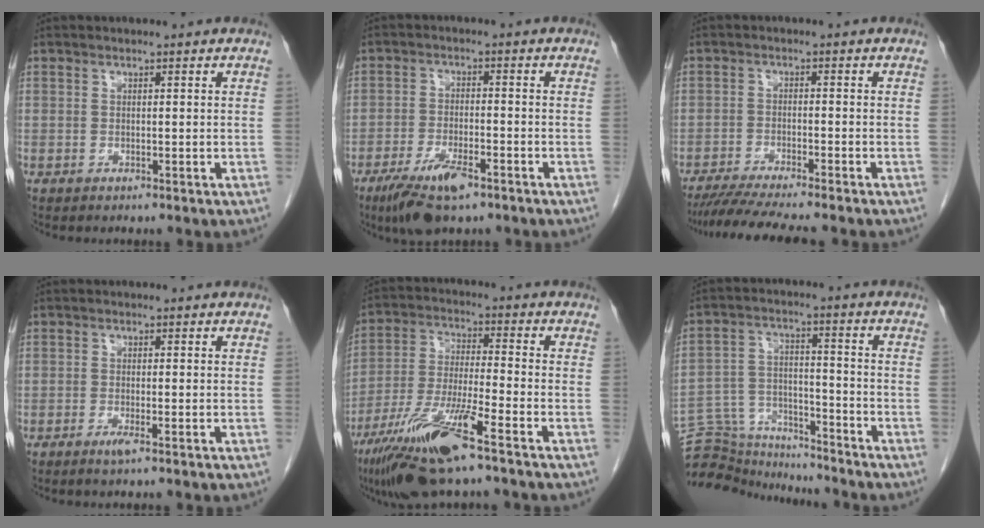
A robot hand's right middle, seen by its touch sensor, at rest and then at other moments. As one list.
[{"total": 8.1, "force": [-5.2, 2.0, 5.8], "torque": [-0.115, -0.013, -0.089]}, {"total": 9.3, "force": [-8.1, -0.5, 4.6], "torque": [-0.068, -0.025, -0.130]}, {"total": 1.6, "force": [-1.0, -0.1, 1.2], "torque": [-0.026, -0.004, -0.020]}, {"total": 13.7, "force": [-8.3, 0.8, 10.9], "torque": [-0.219, -0.032, -0.153]}, {"total": 12.9, "force": [-12.8, 1.7, 0.9], "torque": [-0.021, 0.036, -0.213]}]